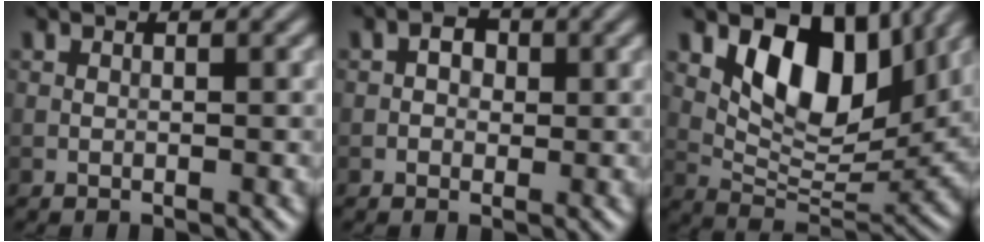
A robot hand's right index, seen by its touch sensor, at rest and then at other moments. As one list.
[{"total": 2.0, "force": [0.3, 1.6, 1.1], "torque": [-0.004, 0.002, -0.010]}, {"total": 9.7, "force": [3.9, 5.6, 6.9], "torque": [-0.108, -0.015, 0.068]}]